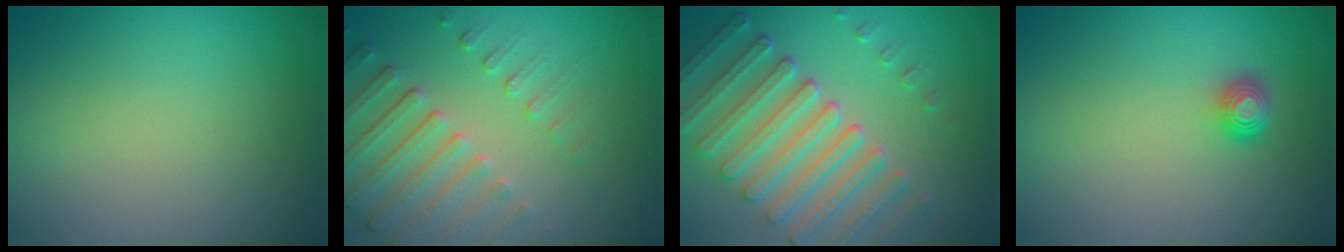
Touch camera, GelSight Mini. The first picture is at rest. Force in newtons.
{"total": 5.0, "press": 3.8, "slide": 3.3}
{"total": 7.5, "press": 5.6, "slide": 5.0}
{"total": 1.6, "press": 1.2, "slide": 1.0}